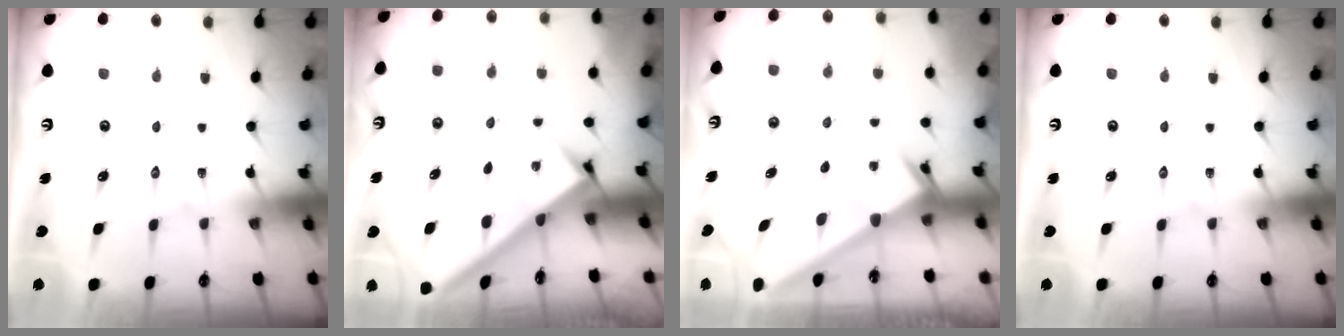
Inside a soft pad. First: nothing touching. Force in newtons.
{"total": 2.4, "press": 2.4, "slide": 0.2}
{"total": 2.3, "press": 2.3, "slide": 0.2}
{"total": 0.0}